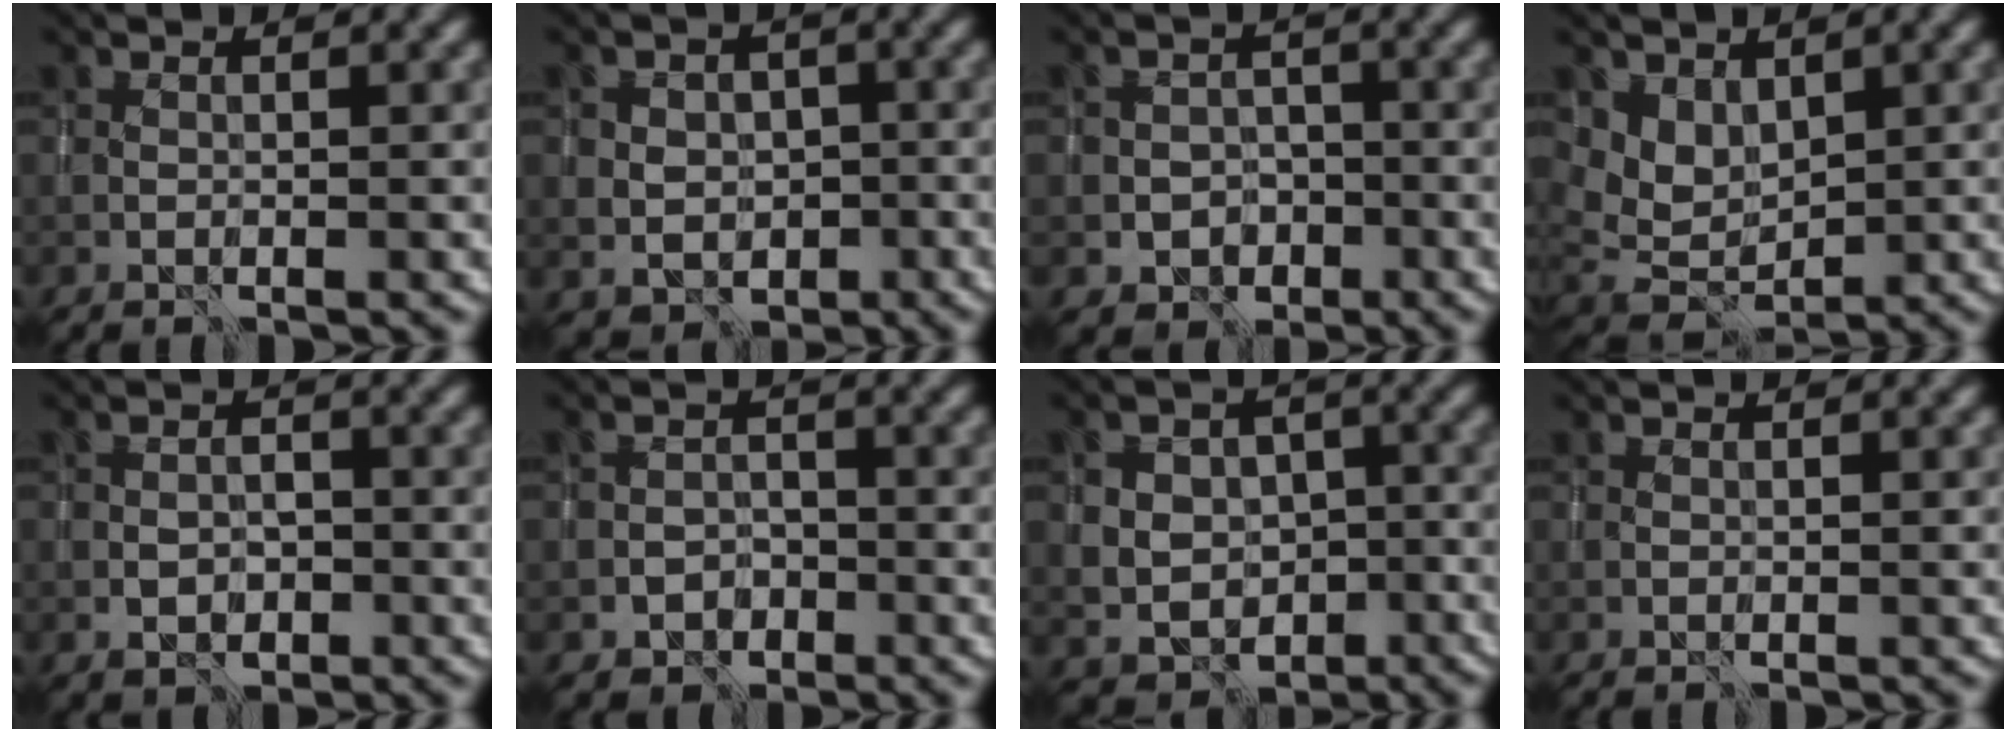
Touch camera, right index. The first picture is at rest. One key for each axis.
{"total": 3.5, "fx": -0.3, "fy": 3.1, "fz": 1.7, "tx": -0.012, "ty": 0.004, "tz": -0.005}
{"total": 2.9, "fx": -1.2, "fy": 2.5, "fz": 0.9, "tx": -0.006, "ty": 0.001, "tz": -0.021}
{"total": 2.6, "fx": 1.5, "fy": 1.9, "fz": 1.0, "tx": -0.021, "ty": -0.008, "tz": 0.032}
{"total": 2.1, "fx": -0.8, "fy": 1.6, "fz": 1.2, "tx": -0.016, "ty": 0.003, "tz": -0.012}
{"total": 2.2, "fx": -1.3, "fy": 1.7, "fz": 0.6, "tx": -0.002, "ty": 0.005, "tz": -0.024}
{"total": 7.1, "fx": -1.1, "fy": 6.1, "fz": 3.5, "tx": -0.039, "ty": 0.015, "tz": -0.030}
{"total": 0.0}